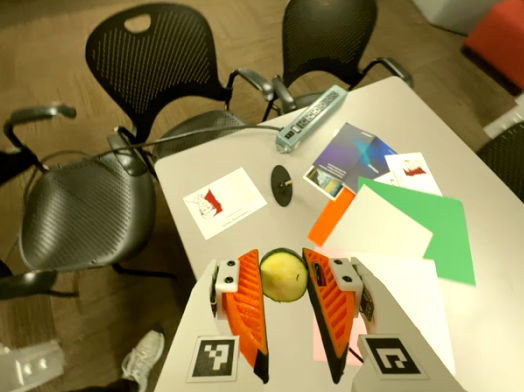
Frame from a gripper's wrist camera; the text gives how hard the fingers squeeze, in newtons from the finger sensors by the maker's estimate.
{"total": 6.1, "left": 5.7, "right": 6.5}